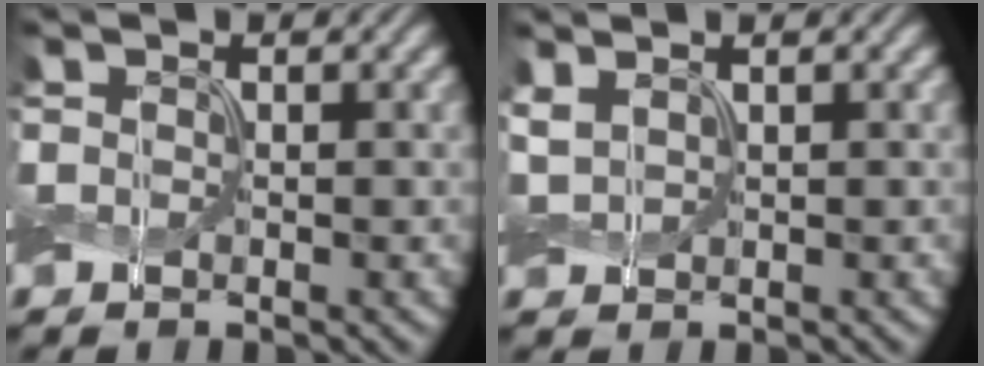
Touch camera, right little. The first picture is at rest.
{"total": 1.7, "force": [0.8, 0.9, 1.2], "torque": [-0.033, 0.008, 0.018]}